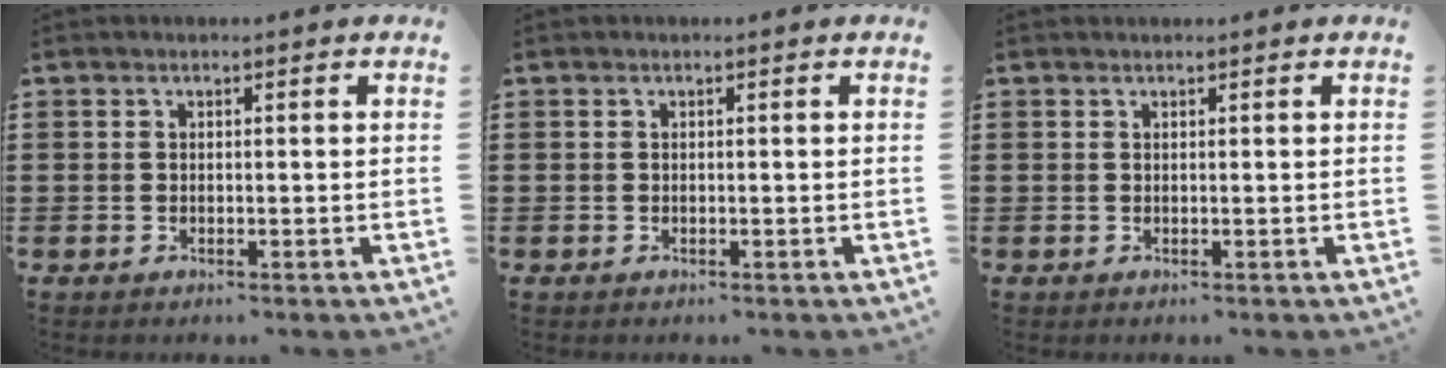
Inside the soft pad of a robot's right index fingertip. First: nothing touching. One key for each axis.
{"total": 0.0}
{"total": 0.0}